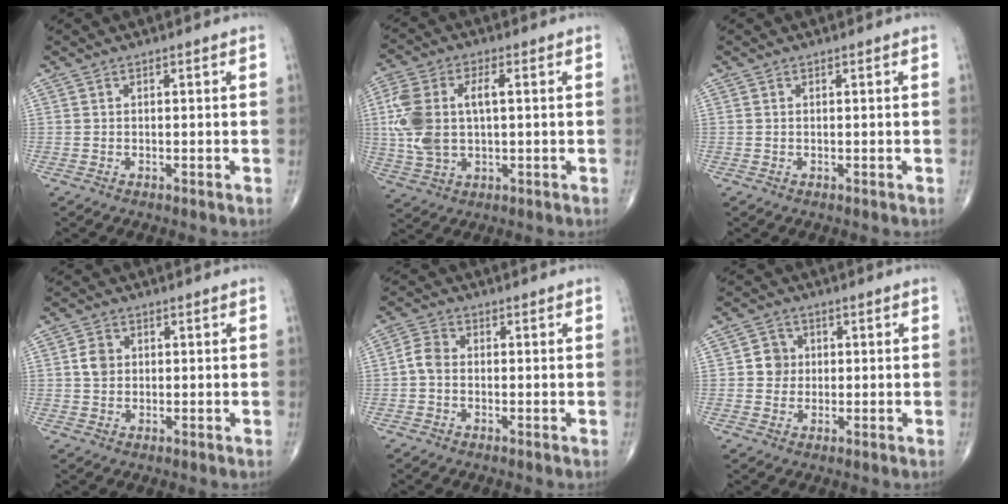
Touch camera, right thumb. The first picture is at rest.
{"total": 12.6, "force": [1.2, 6.8, 10.5], "torque": [-0.238, 0.012, 0.029]}
{"total": 0.0}
{"total": 3.4, "force": [0.5, 2.8, 1.8], "torque": [-0.027, 0.001, 0.007]}
{"total": 3.5, "force": [-0.5, 2.6, 2.3], "torque": [-0.043, 0.010, -0.019]}
{"total": 4.1, "force": [0.4, 3.9, 1.3], "torque": [0.002, 0.005, 0.002]}